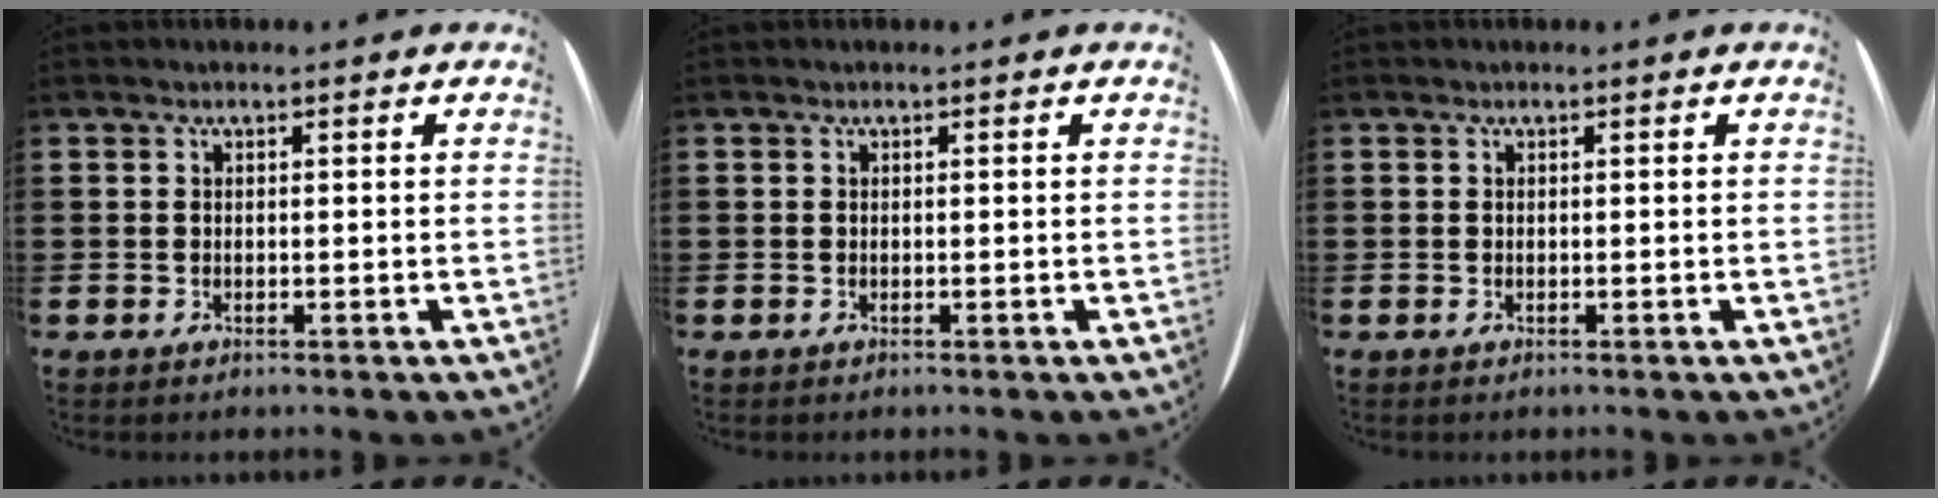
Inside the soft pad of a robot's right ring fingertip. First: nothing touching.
{"total": 0.0}
{"total": 0.0}